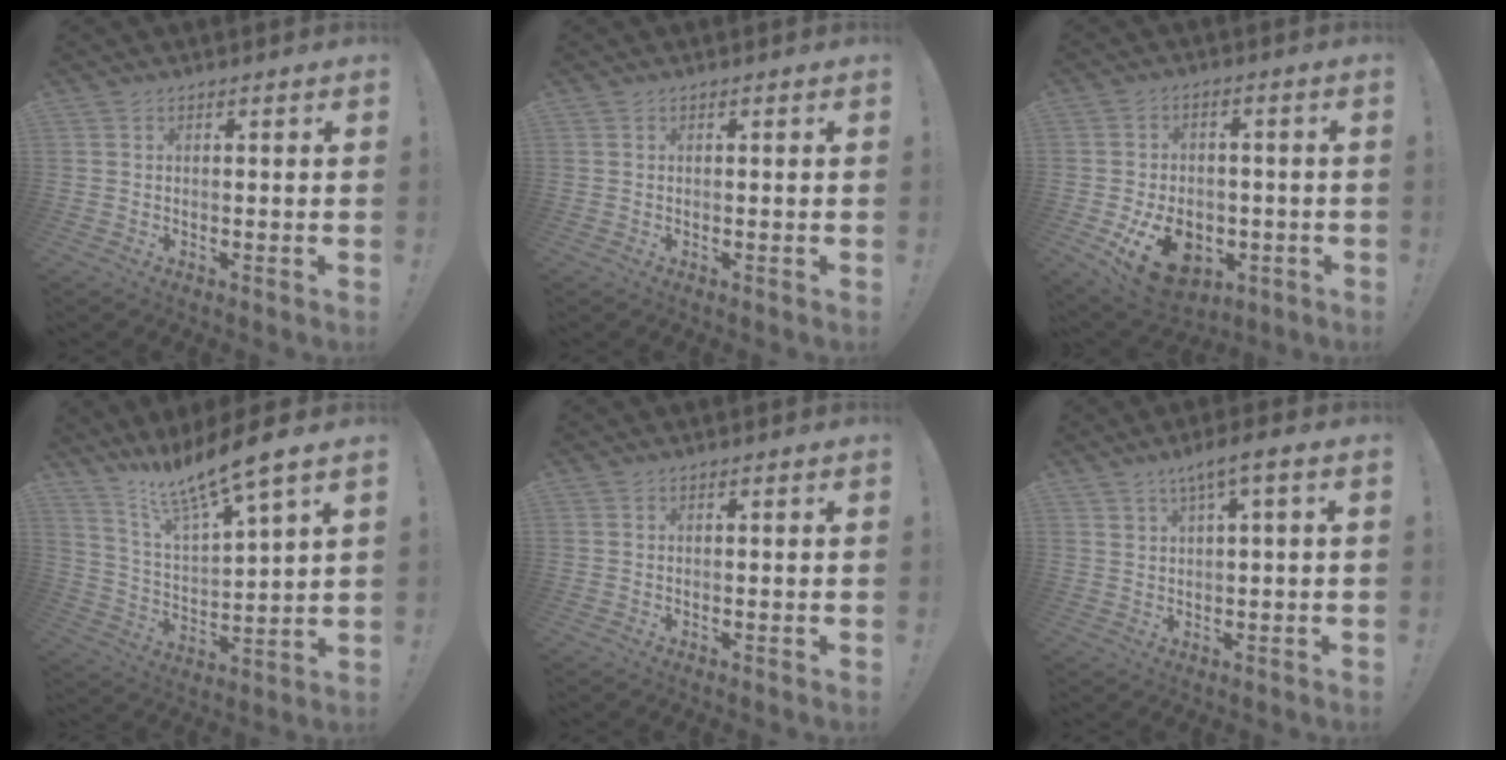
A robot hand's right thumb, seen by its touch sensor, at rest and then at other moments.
{"total": 0.0}
{"total": 14.2, "force": [-5.0, 10.5, 8.1], "torque": [-0.119, 0.031, -0.074]}
{"total": 13.3, "force": [11.5, 0.4, 6.5], "torque": [-0.136, -0.091, 0.193]}
{"total": 0.0}
{"total": 5.0, "force": [1.8, 0.7, 4.6], "torque": [-0.083, -0.002, 0.030]}